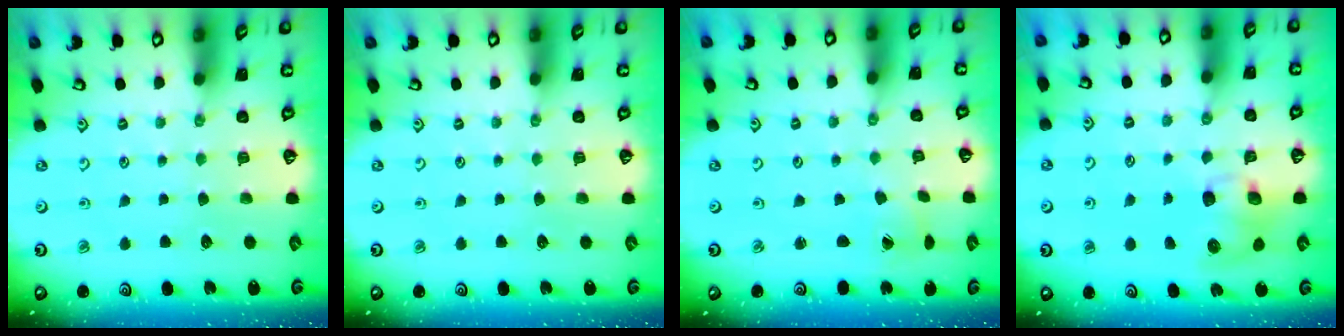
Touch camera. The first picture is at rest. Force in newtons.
{"total": 0.0}
{"total": 1.3, "press": 1.3, "slide": 0.0}
{"total": 8.2, "press": 8.1, "slide": 1.2}